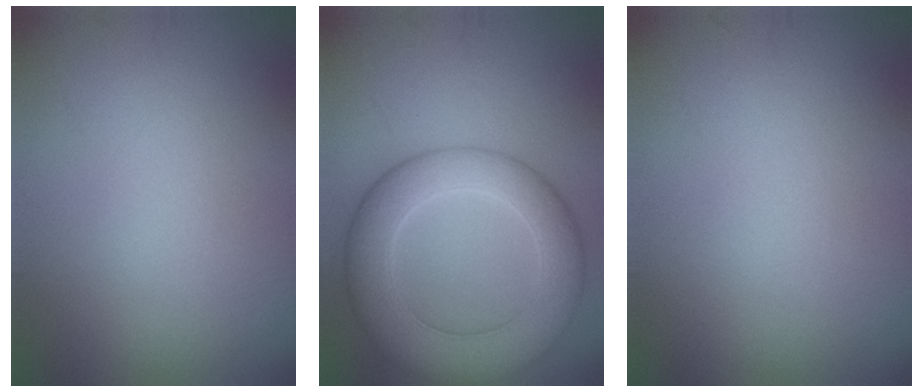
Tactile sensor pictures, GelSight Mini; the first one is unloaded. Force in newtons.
{"total": 8.0, "press": 8.0, "slide": 0.3}
{"total": 0.0}